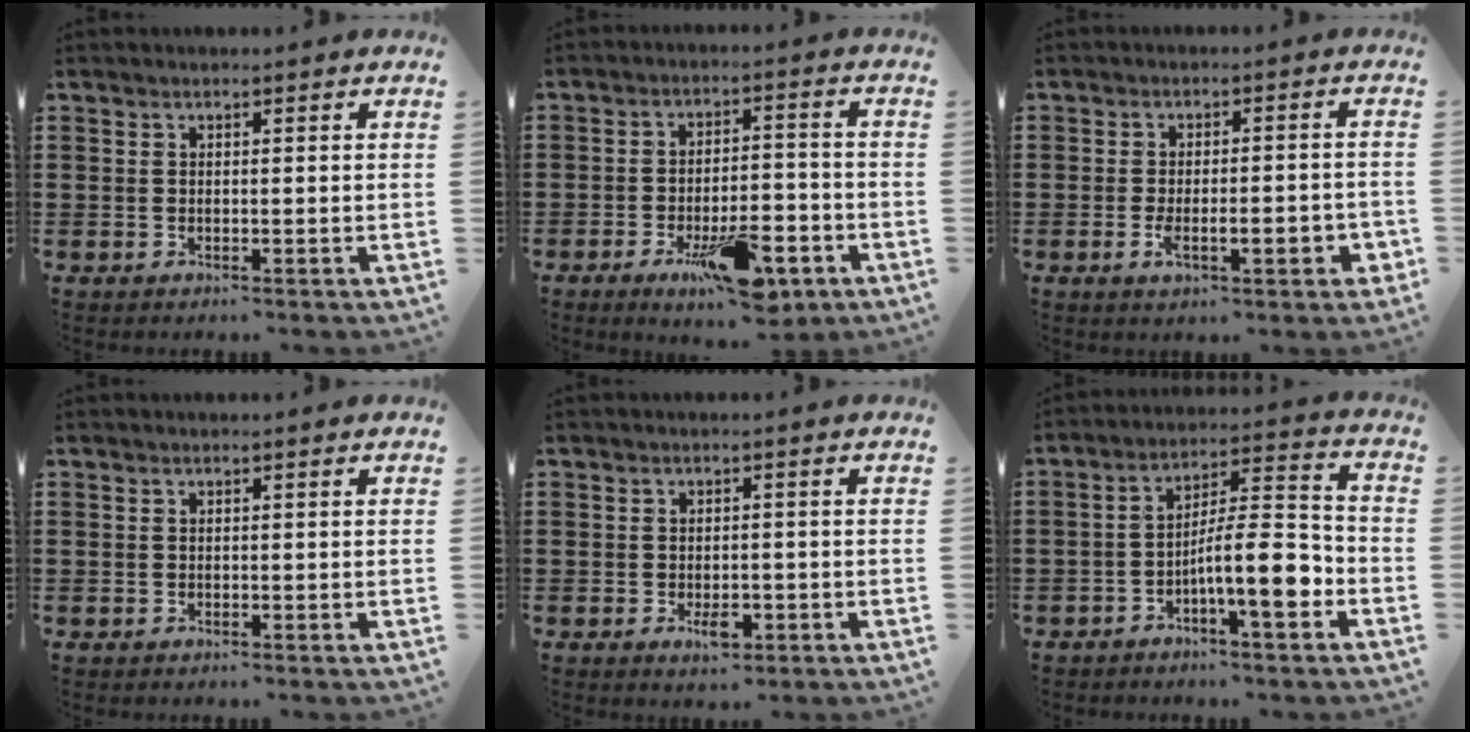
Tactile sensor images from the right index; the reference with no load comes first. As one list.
[{"total": 10.8, "force": [-5.3, 3.9, 8.5], "torque": [-0.134, 0.007, -0.087]}, {"total": 5.5, "force": [-1.8, 1.6, 4.9], "torque": [-0.081, -0.004, -0.035]}, {"total": 0.0}, {"total": 2.7, "force": [-1.0, 1.3, 2.2], "torque": [-0.039, 0.001, -0.017]}, {"total": 10.4, "force": [-4.2, 2.2, 9.2], "torque": [-0.159, 0.007, -0.074]}]